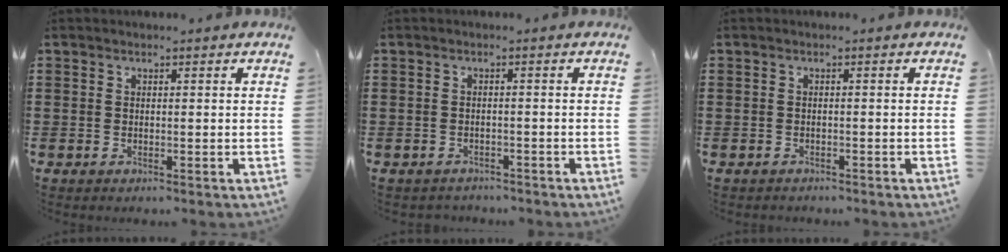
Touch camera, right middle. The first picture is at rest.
{"total": 1.3, "force": [-1.3, 0.3, -0.2], "torque": [-0.003, 0.000, -0.029]}
{"total": 0.8, "force": [-0.7, 0.2, -0.1], "torque": [-0.001, 0.001, -0.017]}